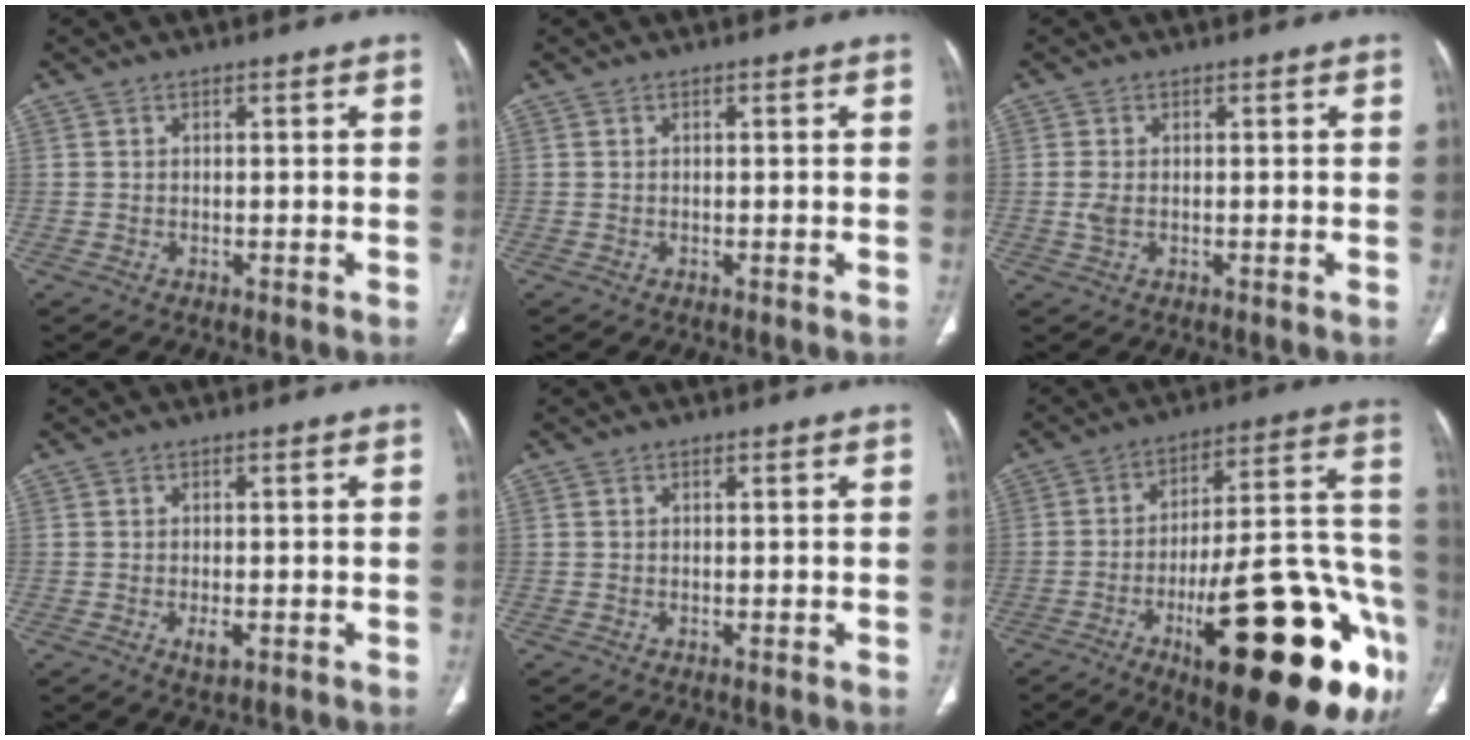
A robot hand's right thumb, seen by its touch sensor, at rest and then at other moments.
{"total": 0.0}
{"total": 1.1, "force": [0.0, 0.6, 0.9], "torque": [-0.024, 0.000, 0.002]}
{"total": 2.4, "force": [-0.8, 1.1, 1.9], "torque": [-0.026, 0.000, -0.010]}
{"total": 0.0}
{"total": 32.2, "force": [-13.4, 9.5, 27.7], "torque": [-0.319, 0.067, -0.188]}